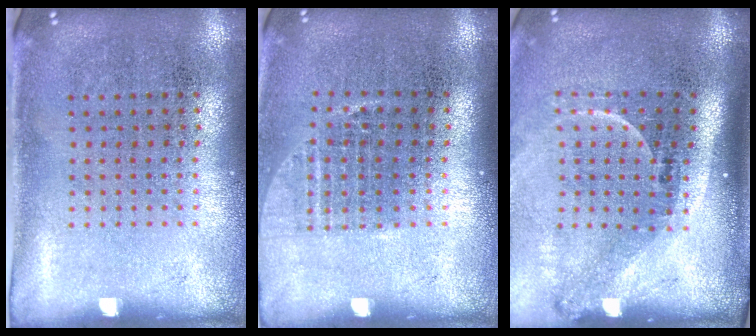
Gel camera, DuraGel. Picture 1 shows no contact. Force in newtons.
{"total": 1.0, "press": 0.9, "slide": 0.5}
{"total": 2.2, "press": 1.6, "slide": 1.6}